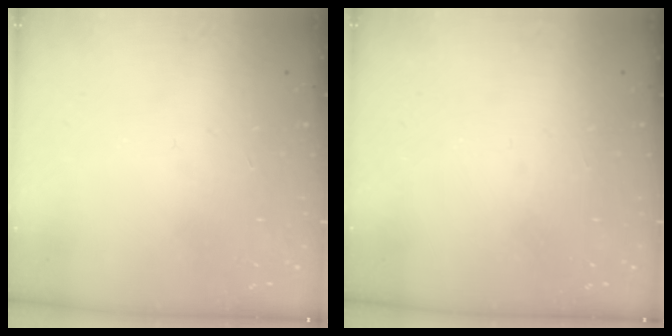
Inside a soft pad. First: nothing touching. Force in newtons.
{"total": 1.6, "press": 1.6, "slide": 0.1}